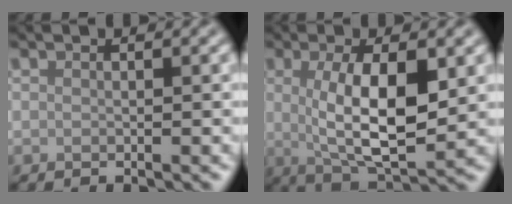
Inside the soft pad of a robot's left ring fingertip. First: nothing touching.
{"total": 7.8, "force": [0.6, 2.7, 7.4], "torque": [-0.130, -0.012, 0.017]}